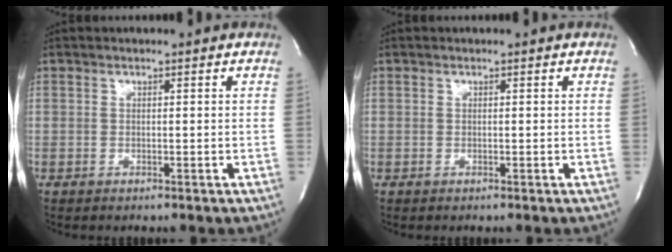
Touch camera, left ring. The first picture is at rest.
{"total": 0.0}